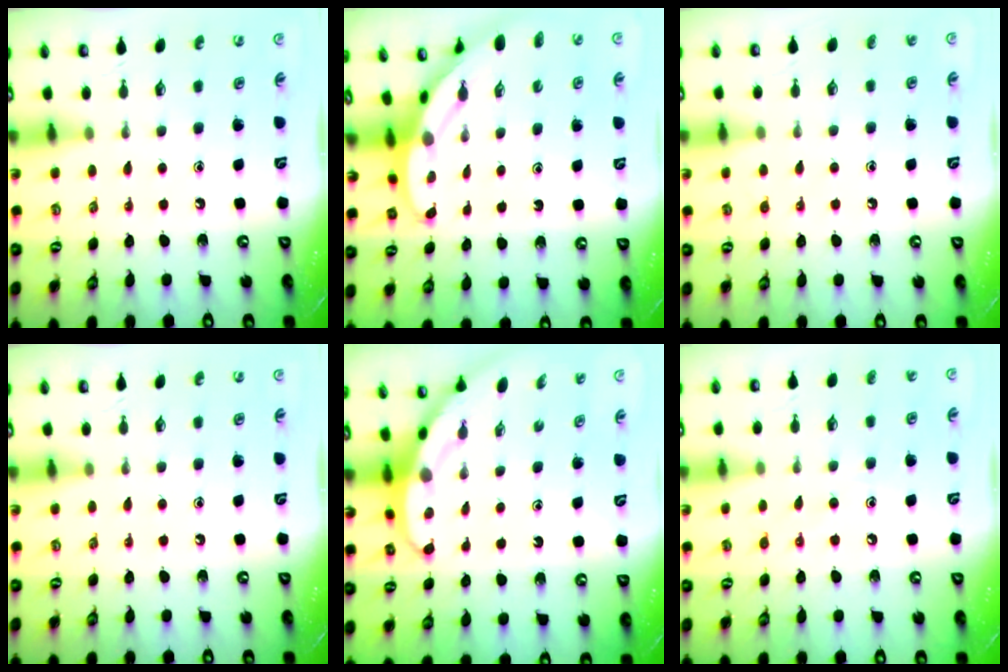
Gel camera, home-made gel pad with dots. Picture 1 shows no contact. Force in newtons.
{"total": 3.4, "press": 3.4, "slide": 0.1}
{"total": 5.4, "press": 5.4, "slide": 0.7}
{"total": 0.0}
{"total": 4.7, "press": 4.7, "slide": 0.6}
{"total": 7.5, "press": 7.5, "slide": 0.8}